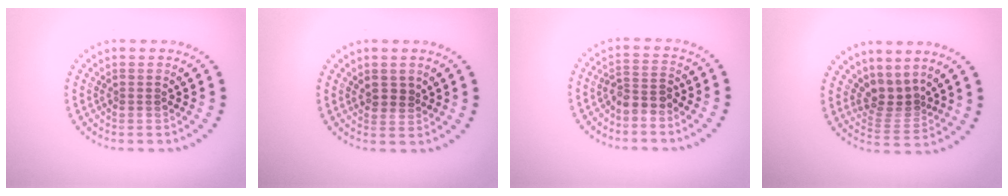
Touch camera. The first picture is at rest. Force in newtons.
{"total": 1.4, "press": 1.1, "slide": 0.8}
{"total": 2.2, "press": 1.9, "slide": 1.2}
{"total": 2.8, "press": 1.8, "slide": 2.1}